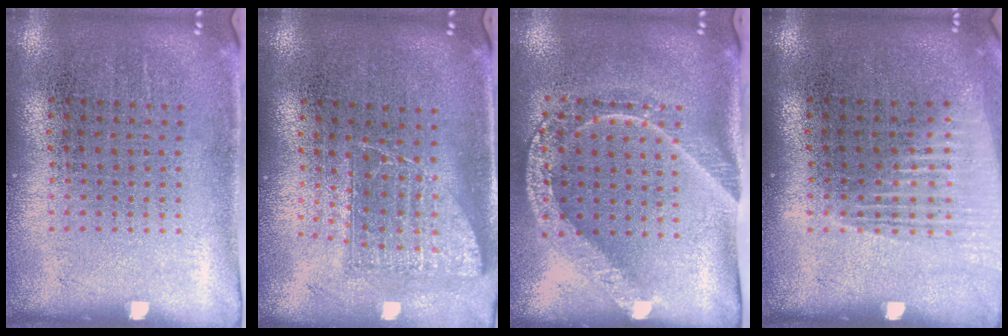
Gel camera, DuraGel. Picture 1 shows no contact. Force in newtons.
{"total": 1.3, "press": 1.0, "slide": 0.8}
{"total": 2.0, "press": 1.6, "slide": 1.3}
{"total": 1.2, "press": 1.1, "slide": 0.4}